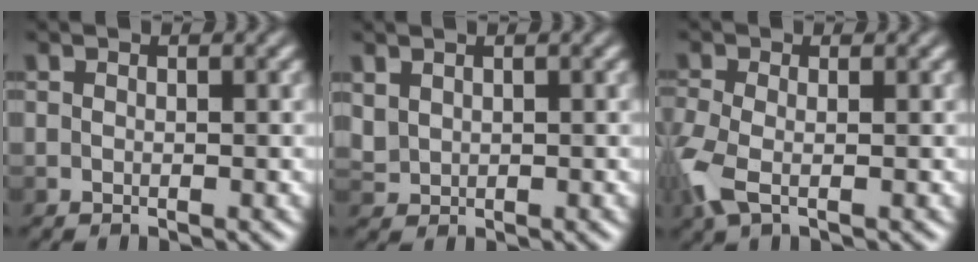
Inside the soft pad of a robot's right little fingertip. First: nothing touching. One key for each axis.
{"total": 1.1, "fx": 0.5, "fy": 1.0, "fz": 0.3, "tx": -0.009, "ty": -0.002, "tz": 0.020}
{"total": 3.9, "fx": -1.2, "fy": 2.1, "fz": 3.0, "tx": -0.093, "ty": 0.000, "tz": -0.028}